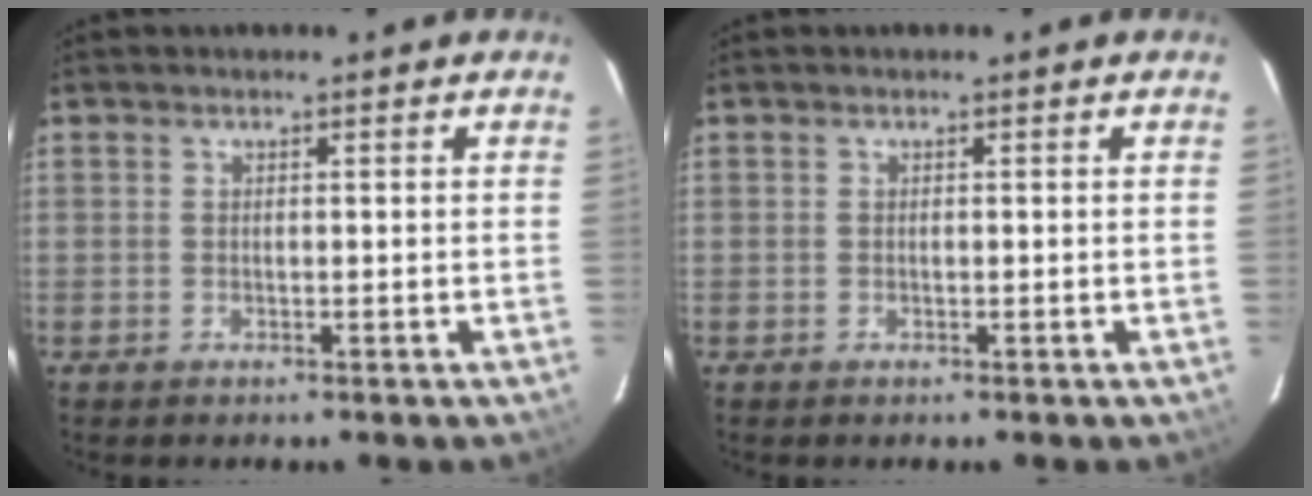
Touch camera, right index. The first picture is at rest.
{"total": 0.0}